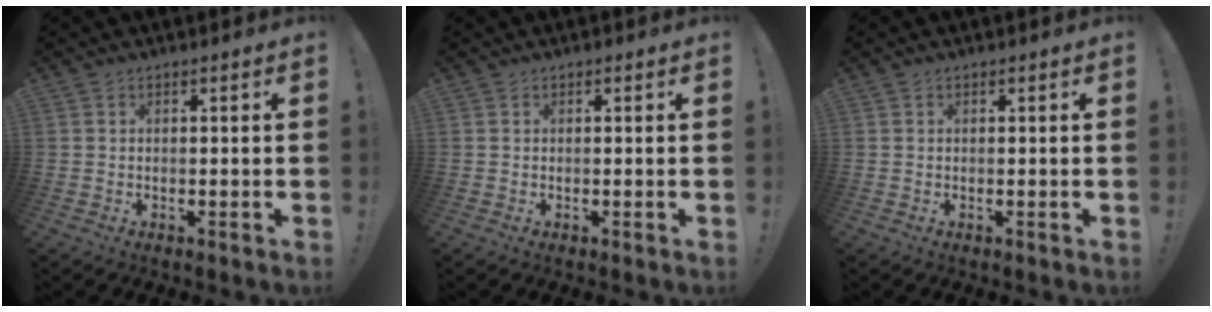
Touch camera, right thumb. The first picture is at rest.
{"total": 0.0}
{"total": 0.0}